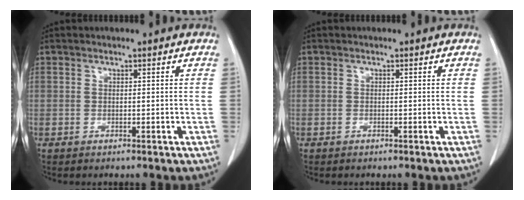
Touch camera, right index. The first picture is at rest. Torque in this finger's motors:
{"motor_torque": [-0.02, 0.00, 0.00, -0.03]}